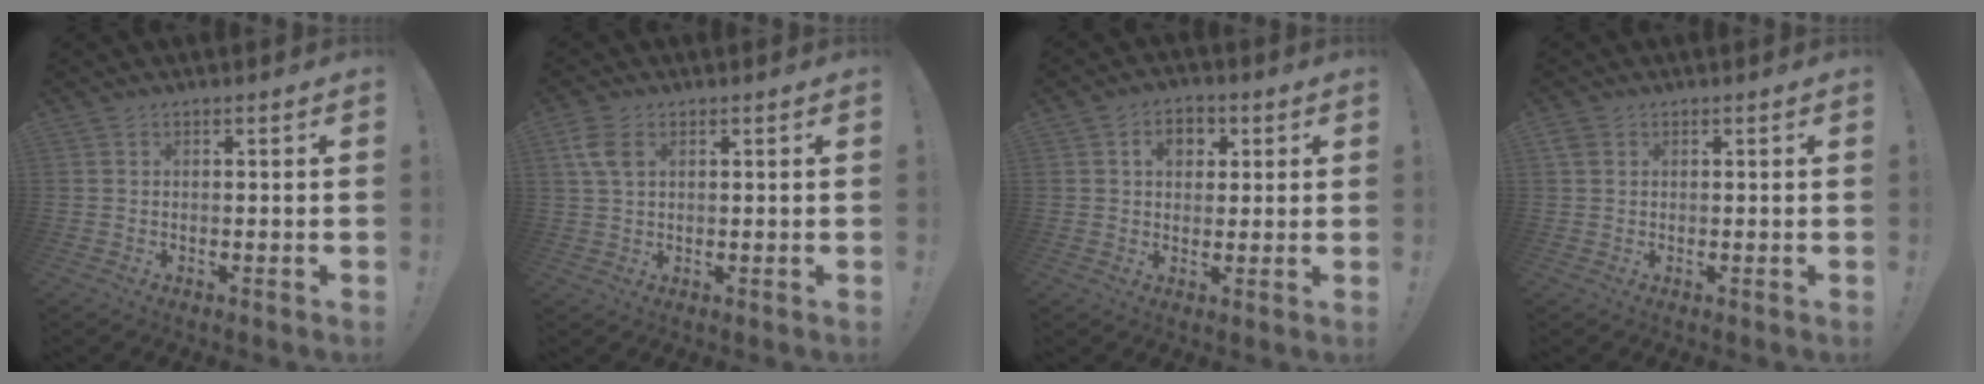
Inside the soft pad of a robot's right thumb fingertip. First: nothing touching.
{"total": 5.7, "force": [2.0, 3.4, 4.1], "torque": [-0.086, -0.002, 0.036]}
{"total": 6.8, "force": [2.2, 5.2, 3.7], "torque": [-0.048, 0.004, 0.038]}
{"total": 2.3, "force": [1.0, 1.7, 1.0], "torque": [-0.013, 0.001, 0.019]}